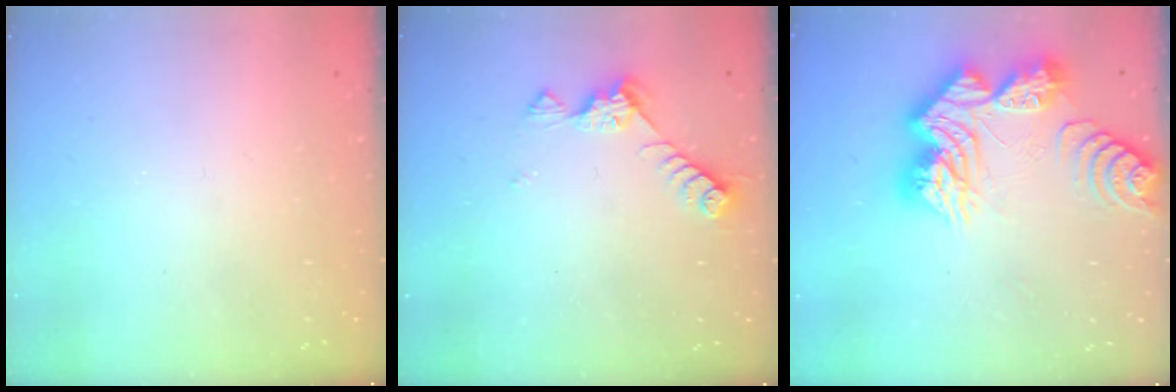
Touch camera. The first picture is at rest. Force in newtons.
{"total": 6.3, "press": 6.2, "slide": 0.6}
{"total": 21.6, "press": 21.5, "slide": 2.2}